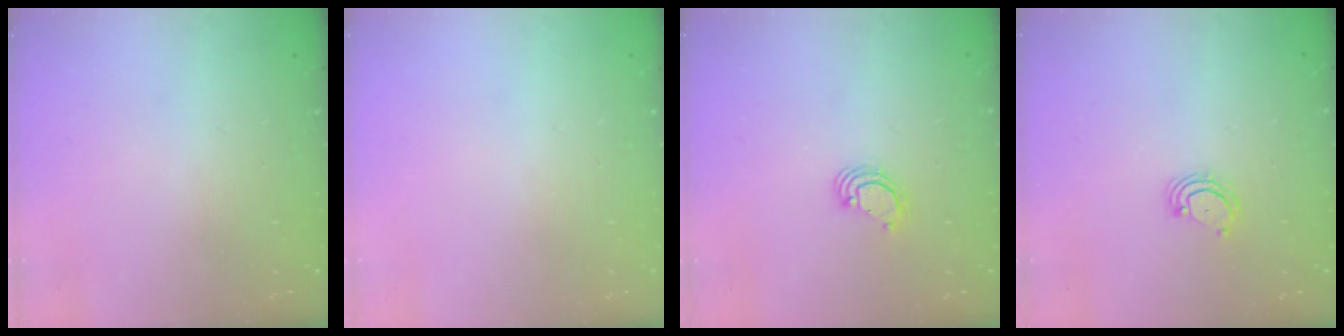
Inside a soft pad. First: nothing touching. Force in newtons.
{"total": 0.0}
{"total": 3.6, "press": 3.6, "slide": 0.3}
{"total": 3.6, "press": 3.6, "slide": 0.4}